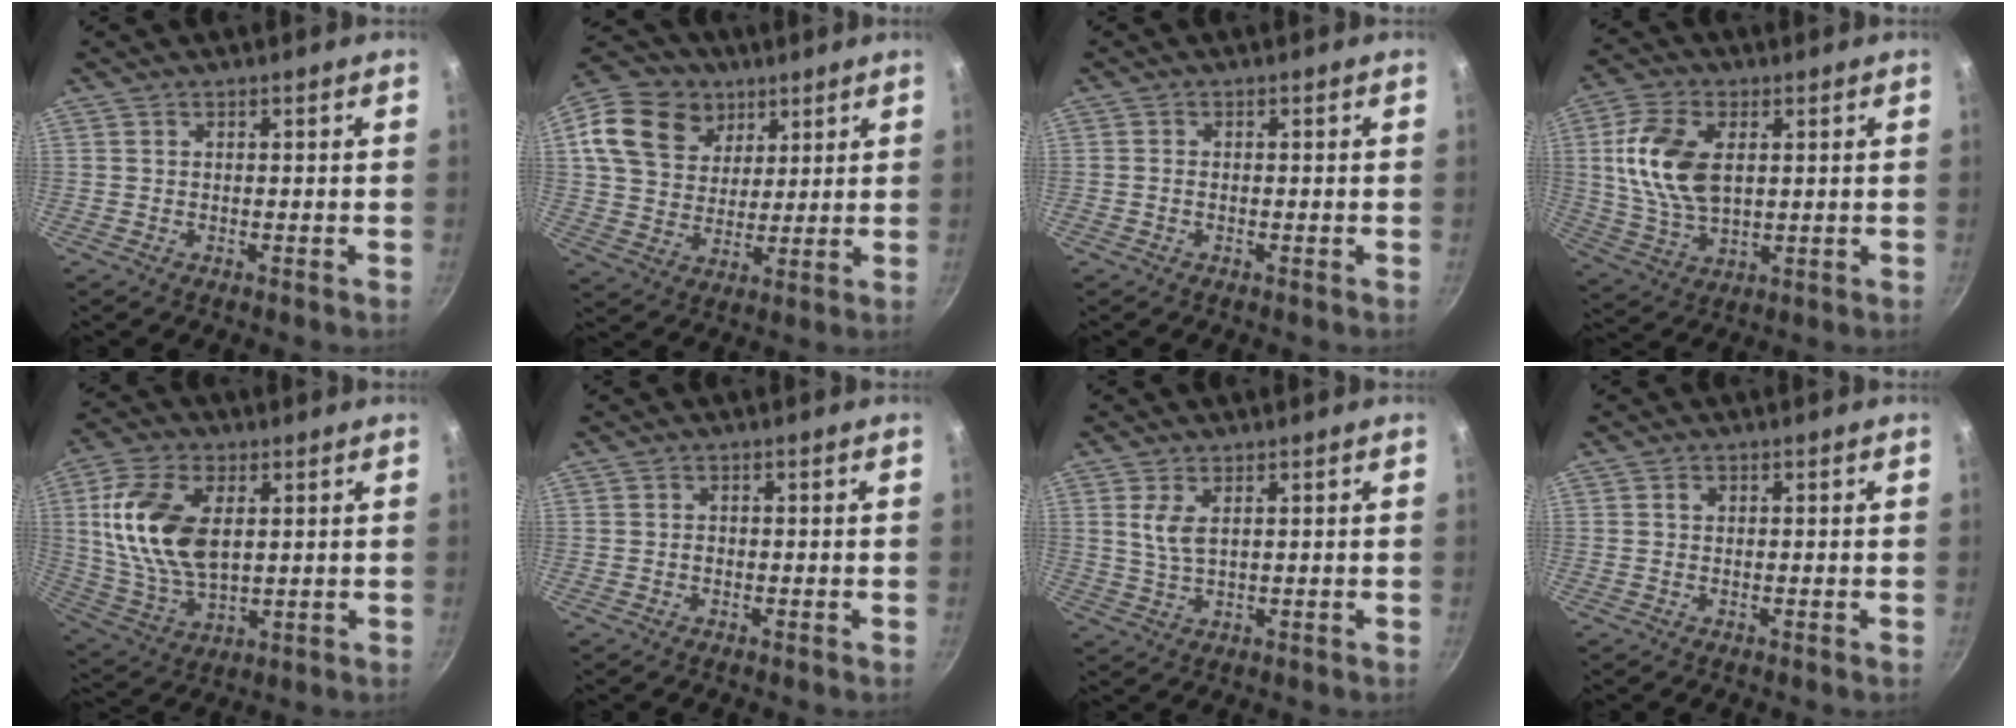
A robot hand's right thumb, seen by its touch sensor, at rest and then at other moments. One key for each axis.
{"total": 19.3, "fx": 8.5, "fy": 14.8, "fz": 8.9, "tx": -0.168, "ty": 0.004, "tz": 0.149}
{"total": 0.8, "fx": -0.3, "fy": 0.5, "fz": 0.5, "tx": -0.010, "ty": 0.004, "tz": -0.006}
{"total": 13.8, "fx": 2.5, "fy": 8.2, "fz": 10.8, "tx": -0.200, "ty": -0.008, "tz": 0.052}
{"total": 16.3, "fx": 3.2, "fy": 9.4, "fz": 12.9, "tx": -0.238, "ty": -0.009, "tz": 0.069}
{"total": 0.8, "fx": -0.2, "fy": 0.7, "fz": 0.4, "tx": -0.007, "ty": 0.004, "tz": -0.005}
{"total": 4.1, "fx": 1.4, "fy": 1.8, "fz": 3.4, "tx": -0.068, "ty": -0.011, "tz": 0.030}
{"total": 0.8, "fx": 0.1, "fy": 0.7, "fz": 0.4, "tx": -0.008, "ty": 0.005, "tz": 0.001}